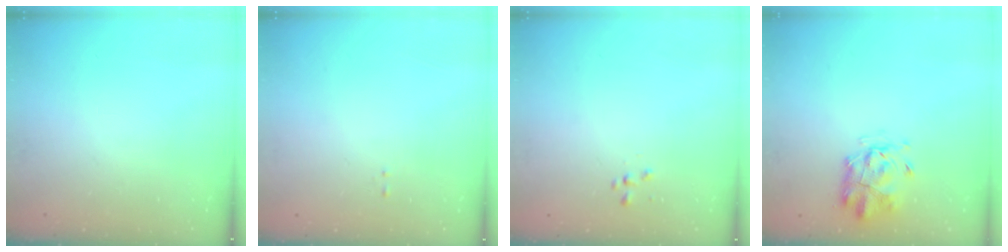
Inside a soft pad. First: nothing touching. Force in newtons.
{"total": 0.0}
{"total": 0.6, "press": 0.6, "slide": 0.2}
{"total": 2.6, "press": 2.4, "slide": 0.9}